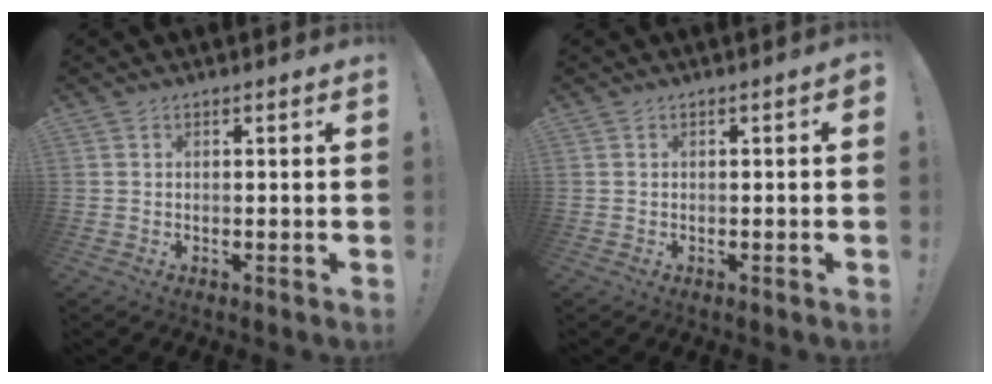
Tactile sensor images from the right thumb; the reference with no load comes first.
{"total": 0.9, "force": [-0.7, 0.2, 0.5], "torque": [-0.006, 0.001, -0.012]}